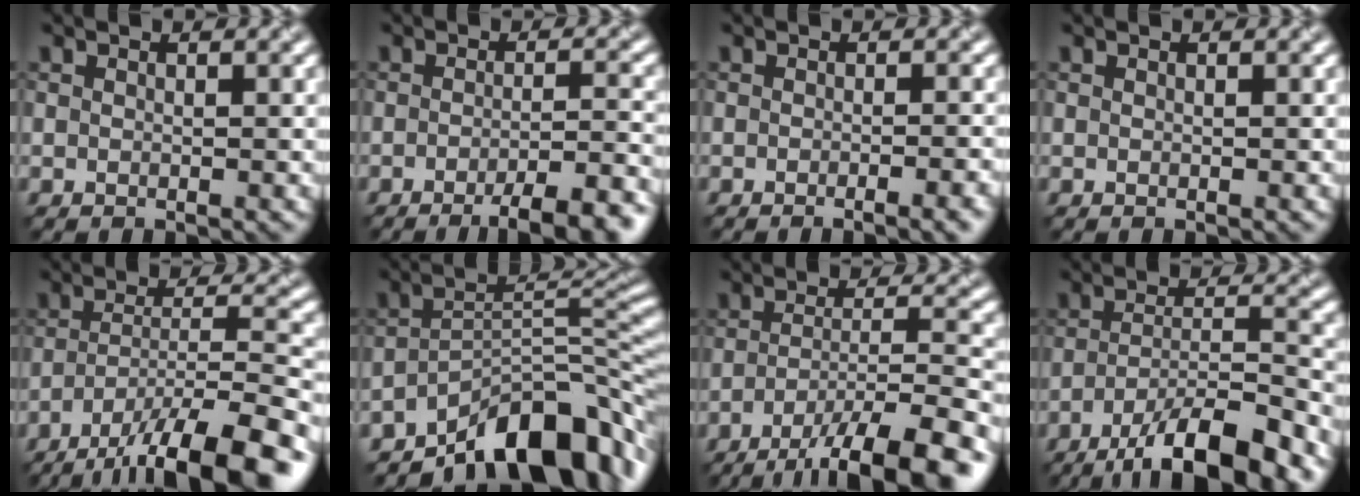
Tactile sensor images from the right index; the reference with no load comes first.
{"total": 7.0, "force": [-4.1, 1.7, 5.4], "torque": [-0.065, 0.001, -0.055]}
{"total": 3.5, "force": [-1.8, 1.0, 2.8], "torque": [-0.021, 0.010, -0.024]}
{"total": 0.0}
{"total": 13.0, "force": [-8.9, 3.2, 8.9], "torque": [-0.145, 0.001, -0.142]}
{"total": 10.9, "force": [-7.8, 4.1, 6.5], "torque": [-0.071, 0.007, -0.141]}
{"total": 11.6, "force": [-7.5, 2.8, 8.4], "torque": [-0.126, -0.001, -0.112]}
{"total": 10.6, "force": [-6.9, 2.7, 7.6], "torque": [-0.116, 0.007, -0.118]}